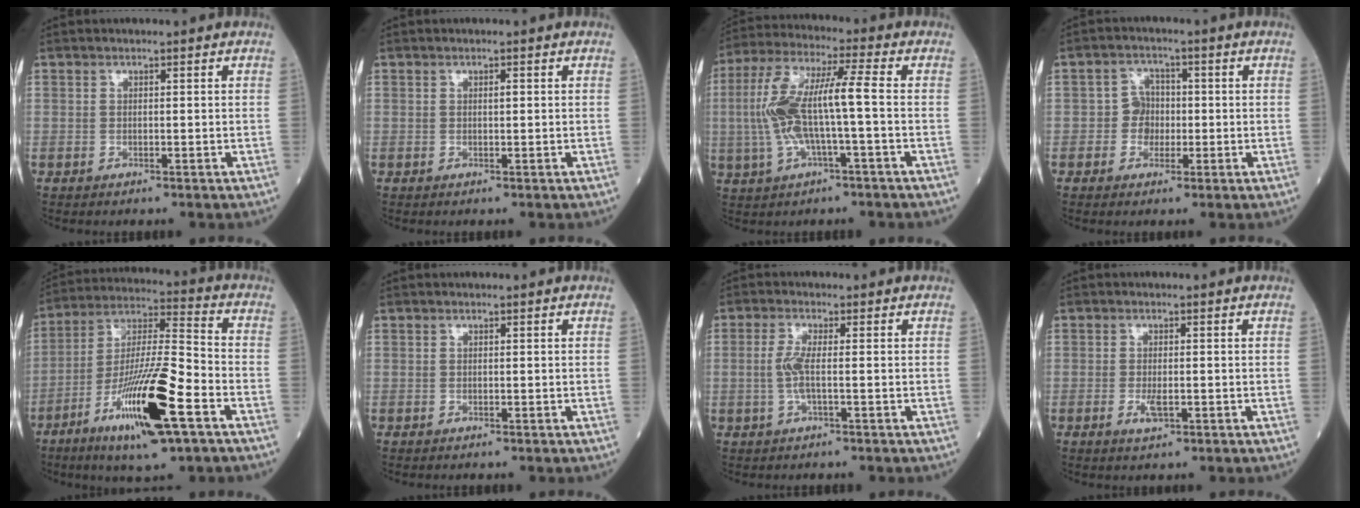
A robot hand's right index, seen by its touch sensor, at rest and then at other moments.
{"total": 0.6, "force": [0.1, 0.1, 0.6], "torque": [-0.011, 0.000, 0.002]}
{"total": 12.0, "force": [-0.9, 1.5, 11.9], "torque": [-0.253, 0.024, -0.019]}
{"total": 3.7, "force": [-0.5, 3.4, 1.4], "torque": [-0.017, 0.010, -0.012]}
{"total": 17.9, "force": [-8.1, 1.9, 15.9], "torque": [-0.307, -0.019, -0.142]}
{"total": 0.0}
{"total": 3.3, "force": [-0.3, 0.4, 3.3], "torque": [-0.077, -0.004, -0.009]}
{"total": 2.3, "force": [-0.7, 0.7, 2.1], "torque": [-0.043, -0.004, -0.010]}